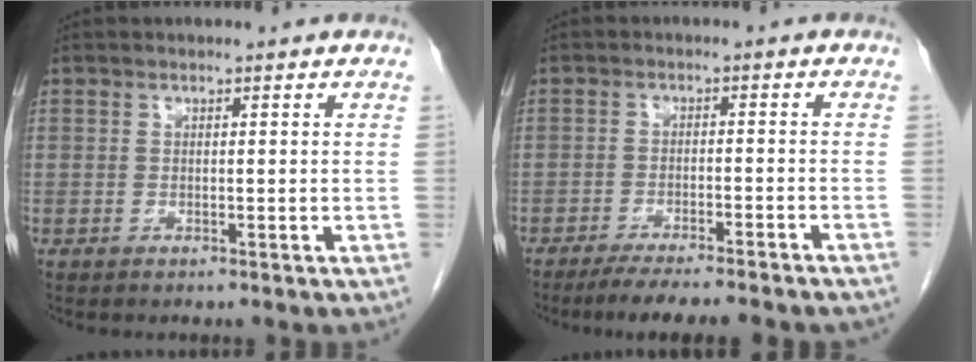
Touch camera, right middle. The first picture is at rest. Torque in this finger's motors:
{"motor_torque": [1.14, -1.00, 0.22, 0.10]}